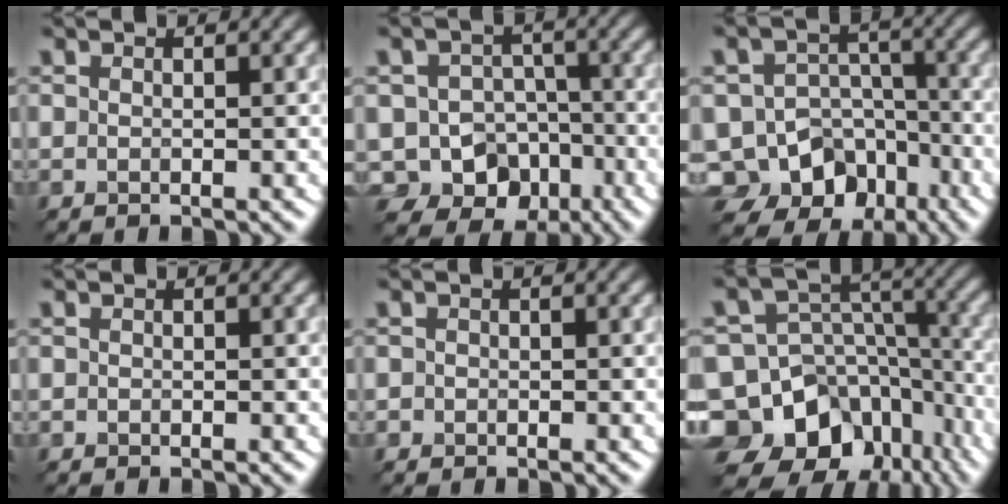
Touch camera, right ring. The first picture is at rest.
{"total": 10.4, "force": [-5.3, 8.7, 1.9], "torque": [-0.026, -0.014, -0.077]}
{"total": 12.9, "force": [-8.7, 9.2, 2.2], "torque": [-0.039, -0.018, -0.127]}
{"total": 1.1, "force": [-0.6, -0.7, -0.7], "torque": [-0.002, -0.001, 0.004]}
{"total": 1.4, "force": [-0.7, -0.7, -1.0], "torque": [0.001, 0.001, 0.004]}
{"total": 13.9, "force": [-9.0, 9.7, 4.3], "torque": [-0.125, 0.009, -0.110]}